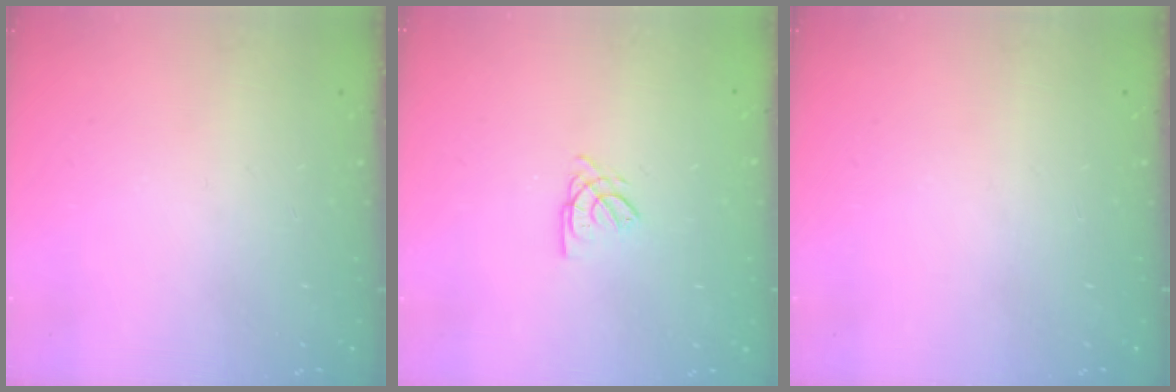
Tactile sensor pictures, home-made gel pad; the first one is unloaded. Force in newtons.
{"total": 2.6, "press": 2.6, "slide": 0.1}
{"total": 0.0}